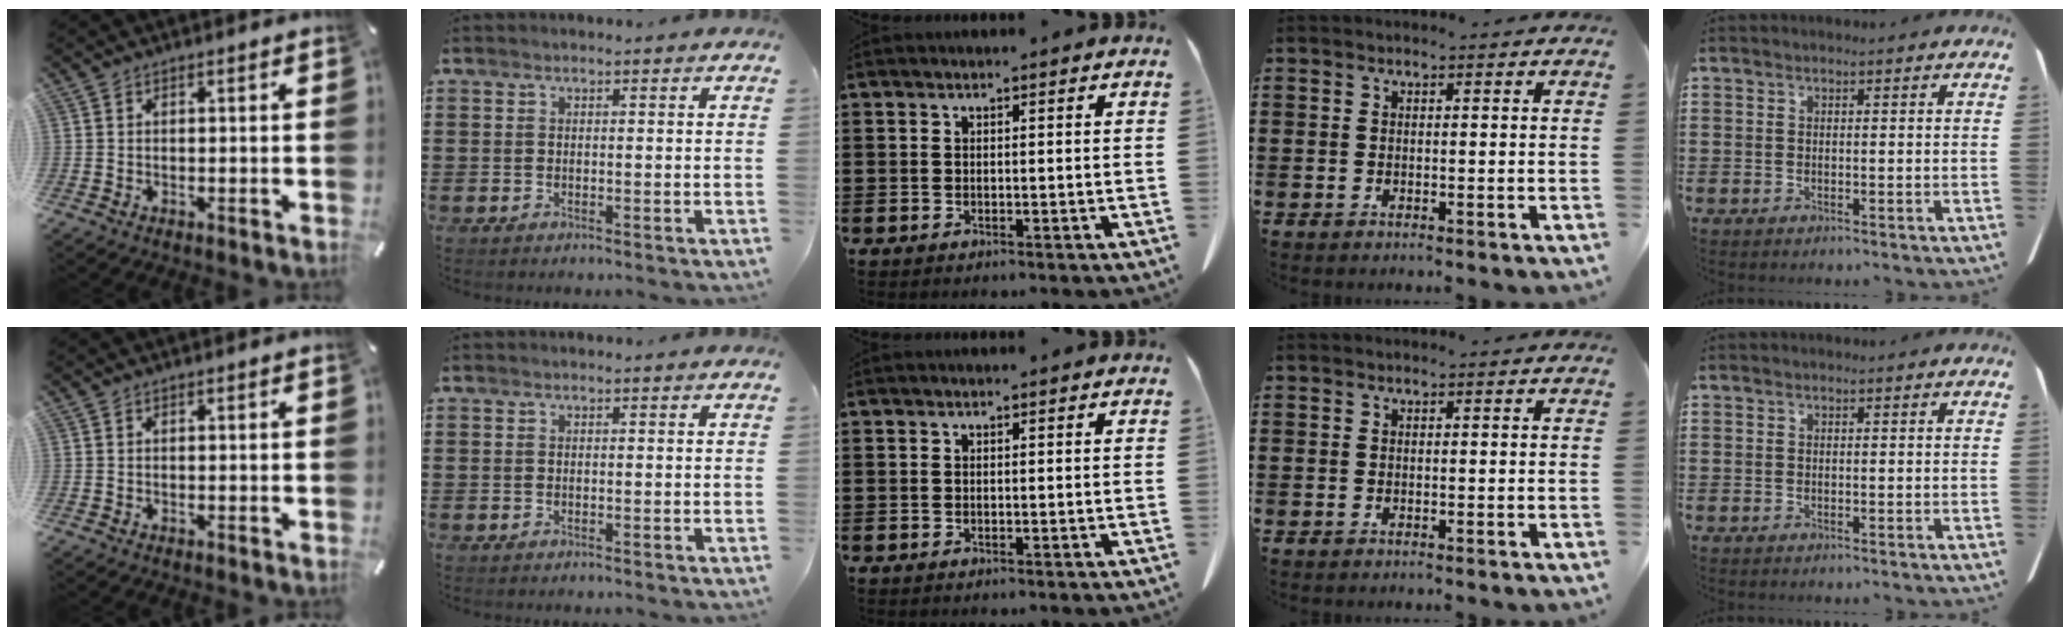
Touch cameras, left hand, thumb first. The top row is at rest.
{}